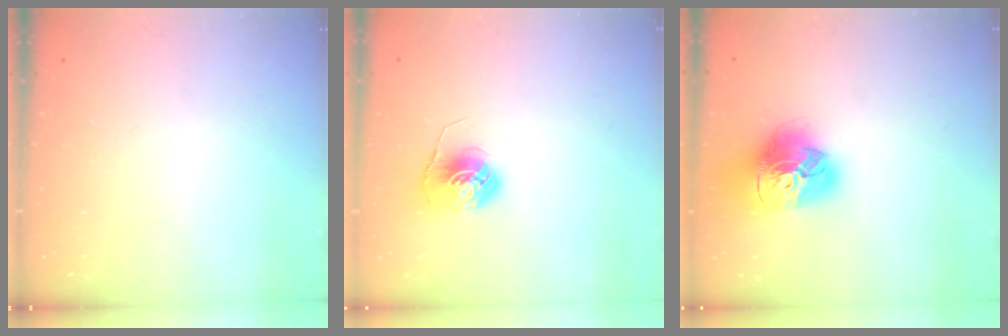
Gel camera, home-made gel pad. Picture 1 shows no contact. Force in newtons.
{"total": 6.1, "press": 6.1, "slide": 0.4}
{"total": 18.3, "press": 18.2, "slide": 2.1}